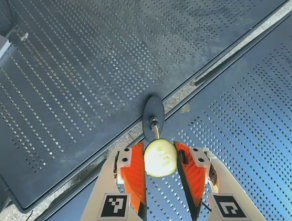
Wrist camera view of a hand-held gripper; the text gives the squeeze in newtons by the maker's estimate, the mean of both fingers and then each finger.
{"total": 8.0, "left": 7.9, "right": 8.1}